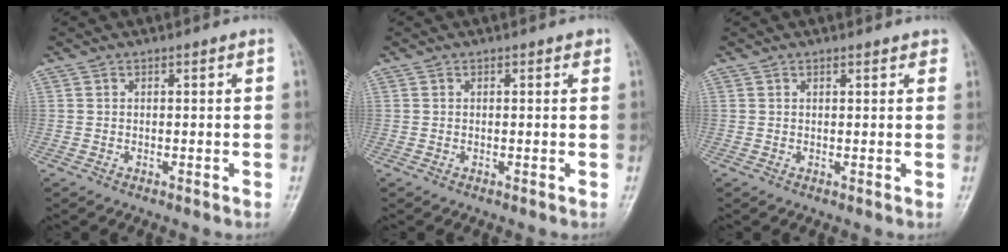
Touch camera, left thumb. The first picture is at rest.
{"total": 0.7, "force": [0.4, 0.3, 0.5], "torque": [-0.006, -0.001, 0.002]}
{"total": 1.5, "force": [1.2, 0.5, 0.8], "torque": [-0.004, -0.001, 0.012]}